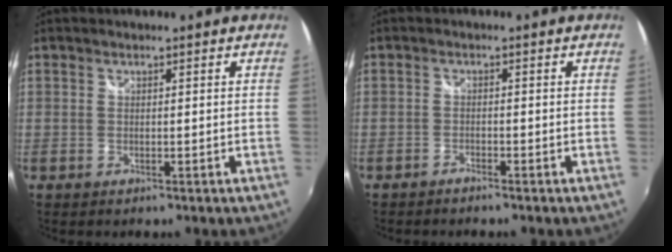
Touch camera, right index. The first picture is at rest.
{"total": 1.4, "force": [-1.3, 0.2, 0.2], "torque": [-0.015, -0.003, -0.027]}